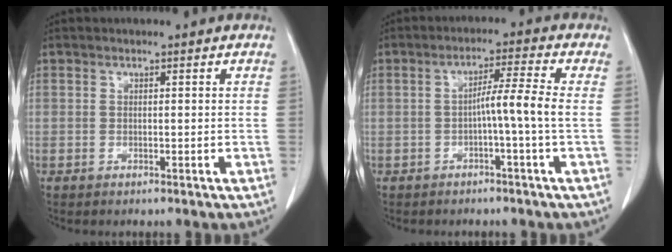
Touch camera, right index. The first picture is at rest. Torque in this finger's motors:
{"motor_torque": [0.72, -0.26, 0.34, 0.10]}